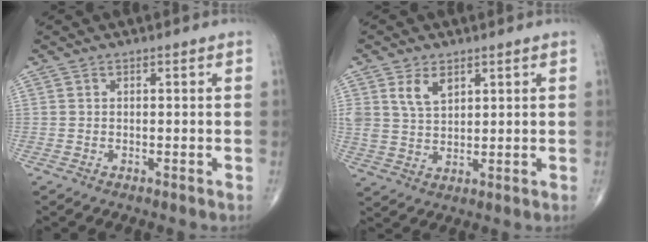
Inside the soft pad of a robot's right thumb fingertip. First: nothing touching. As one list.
[{"total": 5.6, "force": [2.9, 3.4, 3.5], "torque": [-0.055, -0.015, 0.061]}]